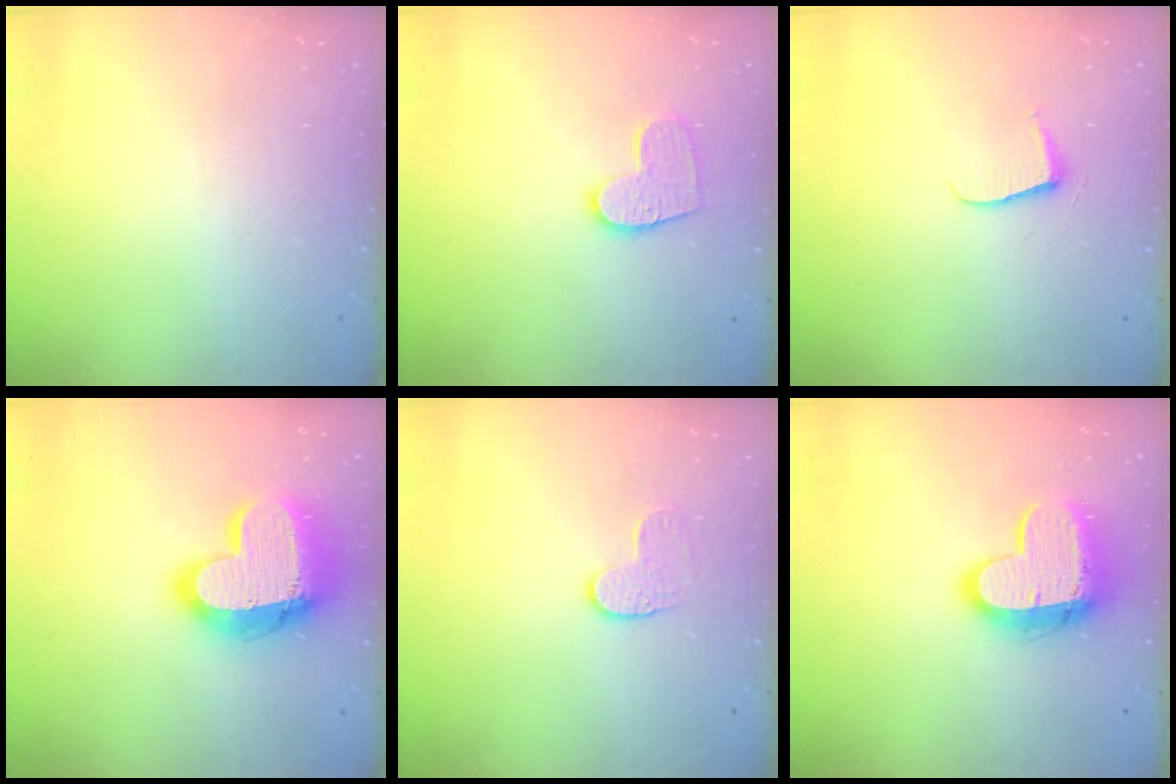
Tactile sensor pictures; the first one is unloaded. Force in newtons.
{"total": 10.0, "press": 10.0, "slide": 0.6}
{"total": 5.5, "press": 5.5, "slide": 0.6}
{"total": 18.9, "press": 18.8, "slide": 1.5}
{"total": 4.1, "press": 4.1, "slide": 0.3}
{"total": 14.4, "press": 14.4, "slide": 1.0}